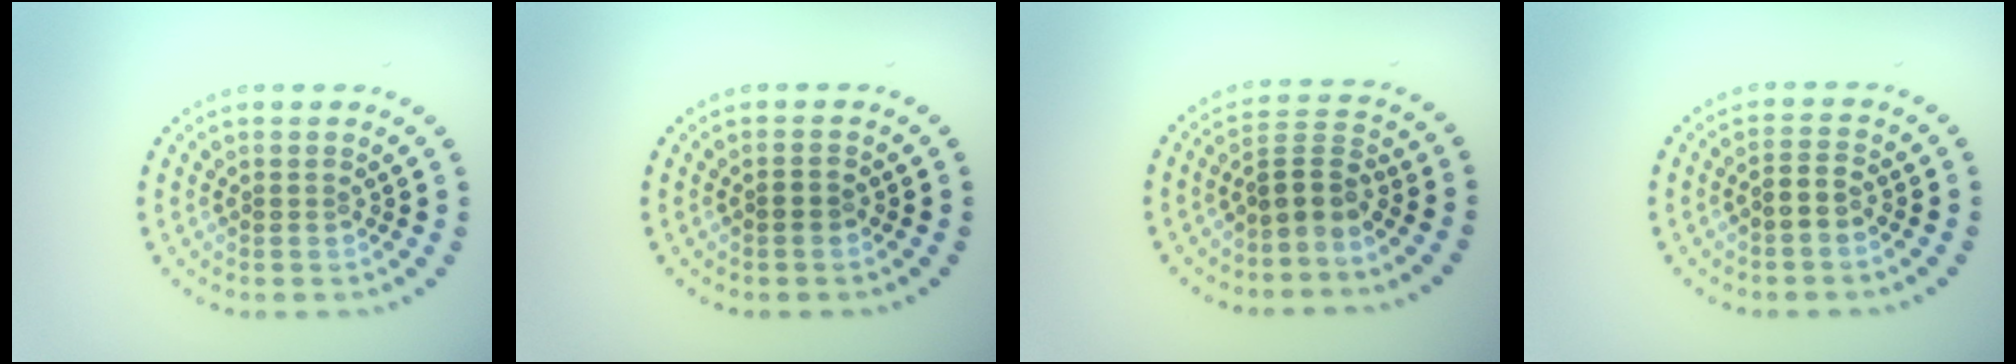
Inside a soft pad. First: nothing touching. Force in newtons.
{"total": 1.1, "press": 1.0, "slide": 0.5}
{"total": 2.8, "press": 2.1, "slide": 1.9}
{"total": 1.5, "press": 1.3, "slide": 0.9}